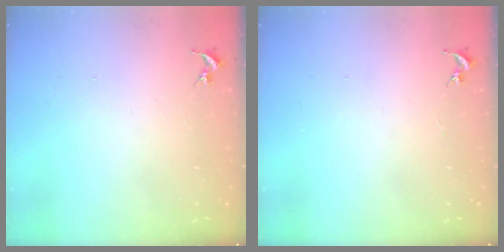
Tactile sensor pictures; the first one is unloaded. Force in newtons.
{"total": 0.0}